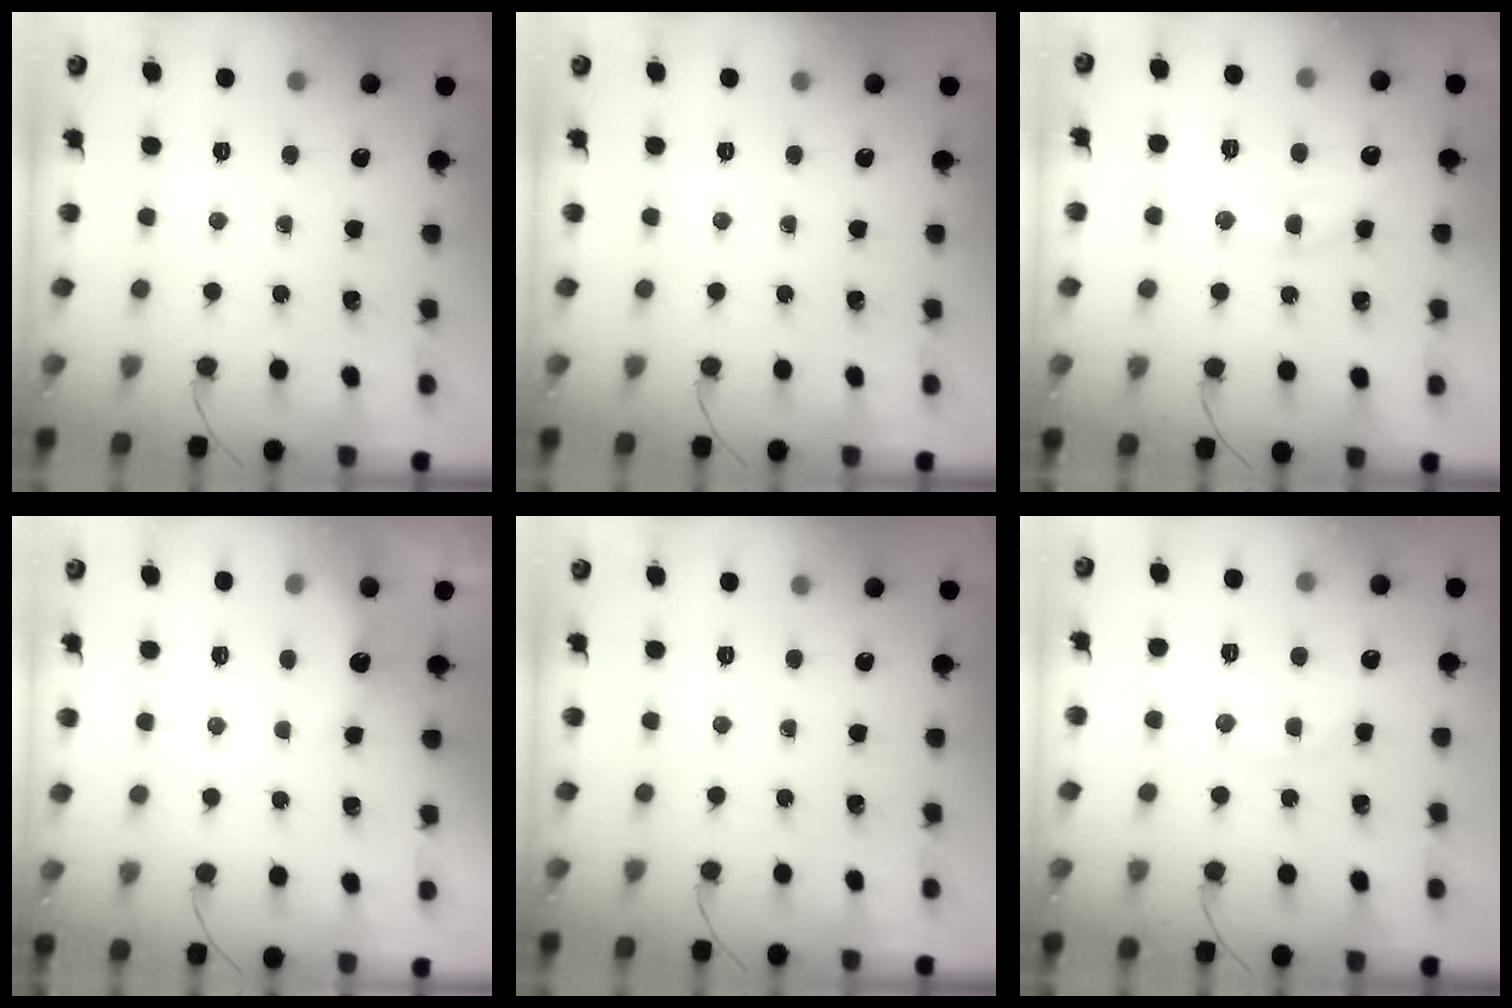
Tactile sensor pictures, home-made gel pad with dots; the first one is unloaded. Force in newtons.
{"total": 0.0}
{"total": 10.6, "press": 10.6, "slide": 0.7}
{"total": 2.8, "press": 2.6, "slide": 0.8}
{"total": 0.0}
{"total": 8.1, "press": 8.0, "slide": 1.1}